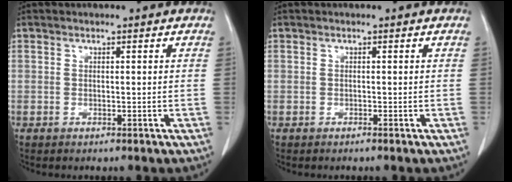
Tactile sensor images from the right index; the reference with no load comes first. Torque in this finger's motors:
{"motor_torque": [-0.09, 0.14, -0.03, -0.01]}